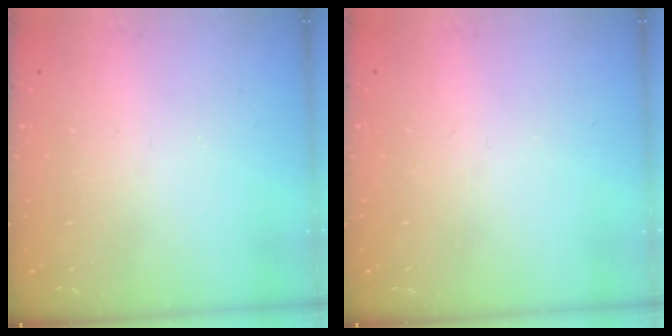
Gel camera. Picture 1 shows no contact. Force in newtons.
{"total": 0.0}